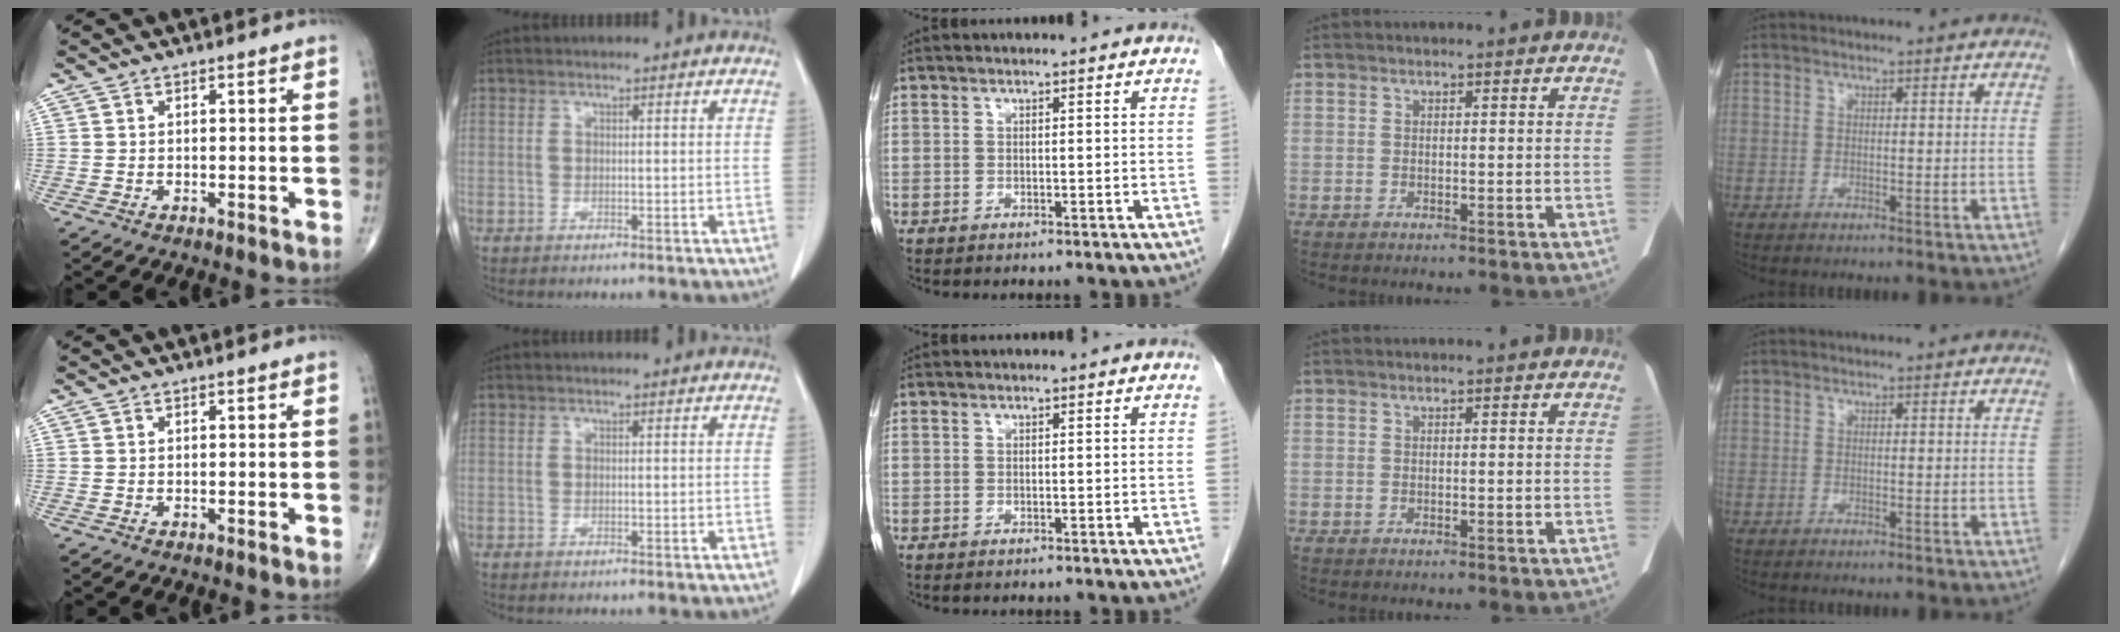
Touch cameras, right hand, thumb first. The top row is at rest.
{}